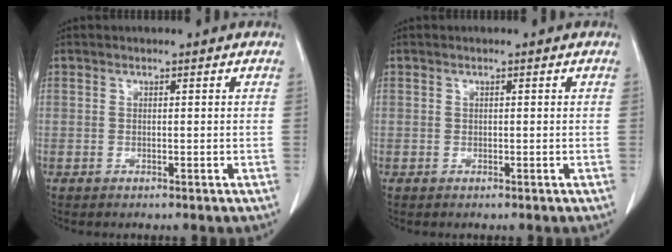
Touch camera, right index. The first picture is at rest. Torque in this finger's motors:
{"motor_torque": [0.09, -0.01, 0.00, 0.01]}